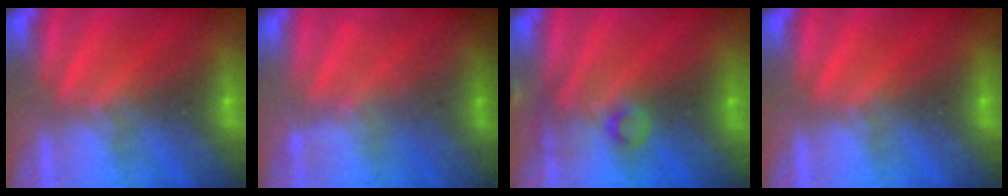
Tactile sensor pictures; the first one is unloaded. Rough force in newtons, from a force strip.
{"total": 1.9}
{"total": 2.9}
{"total": 0.0}